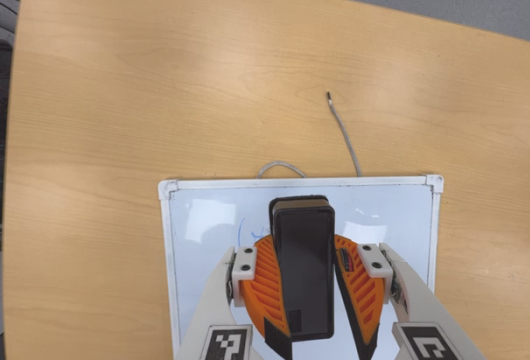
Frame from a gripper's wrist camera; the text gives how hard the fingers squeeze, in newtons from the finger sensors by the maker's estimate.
{"total": 11.6, "left": 11.2, "right": 12.0}